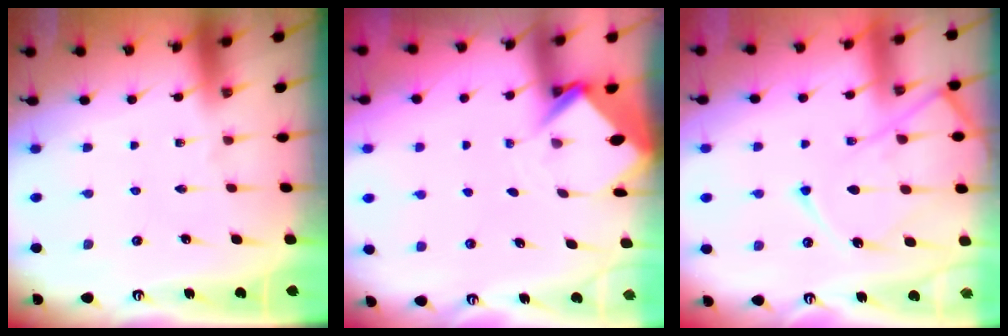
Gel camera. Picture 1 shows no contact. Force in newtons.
{"total": 3.8, "press": 3.8, "slide": 0.2}
{"total": 12.8, "press": 12.8, "slide": 1.3}